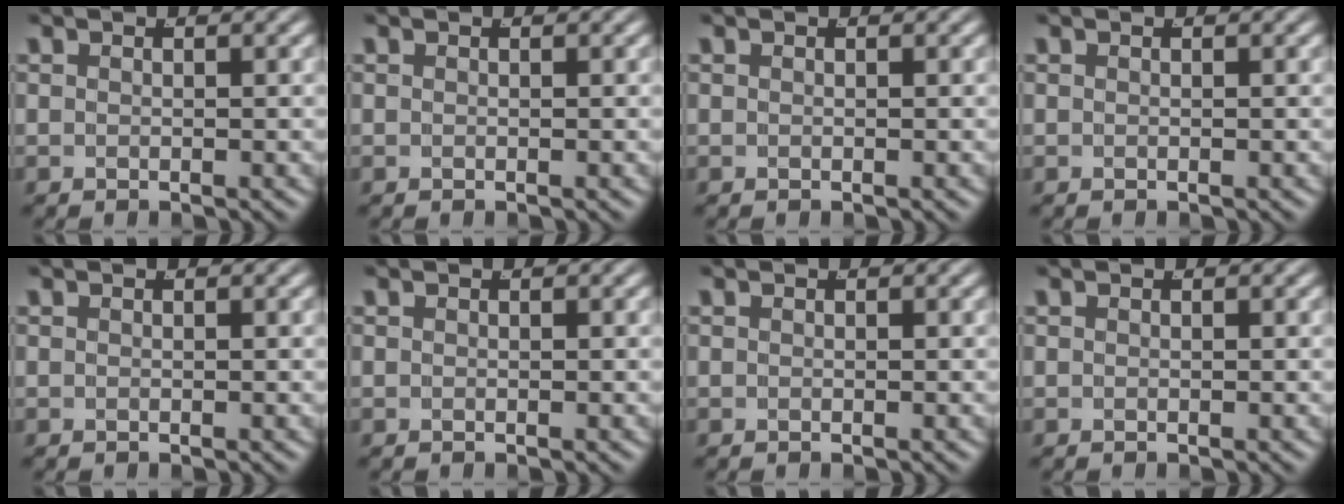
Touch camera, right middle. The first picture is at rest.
{"total": 0.0}
{"total": 0.0}
{"total": 0.0}
{"total": 0.0}
{"total": 0.0}
{"total": 0.0}
{"total": 0.0}